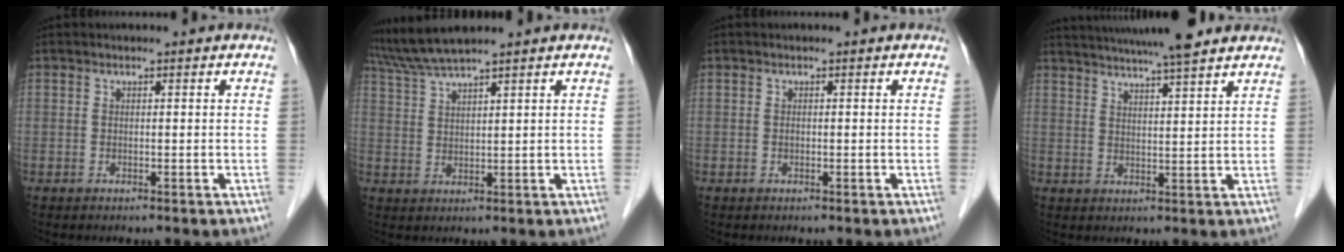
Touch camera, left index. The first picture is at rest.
{"total": 6.1, "force": [5.4, -1.3, 2.4], "torque": [-0.062, 0.019, 0.111]}
{"total": 0.0}
{"total": 14.4, "force": [12.5, 0.6, 7.0], "torque": [-0.123, 0.024, 0.179]}